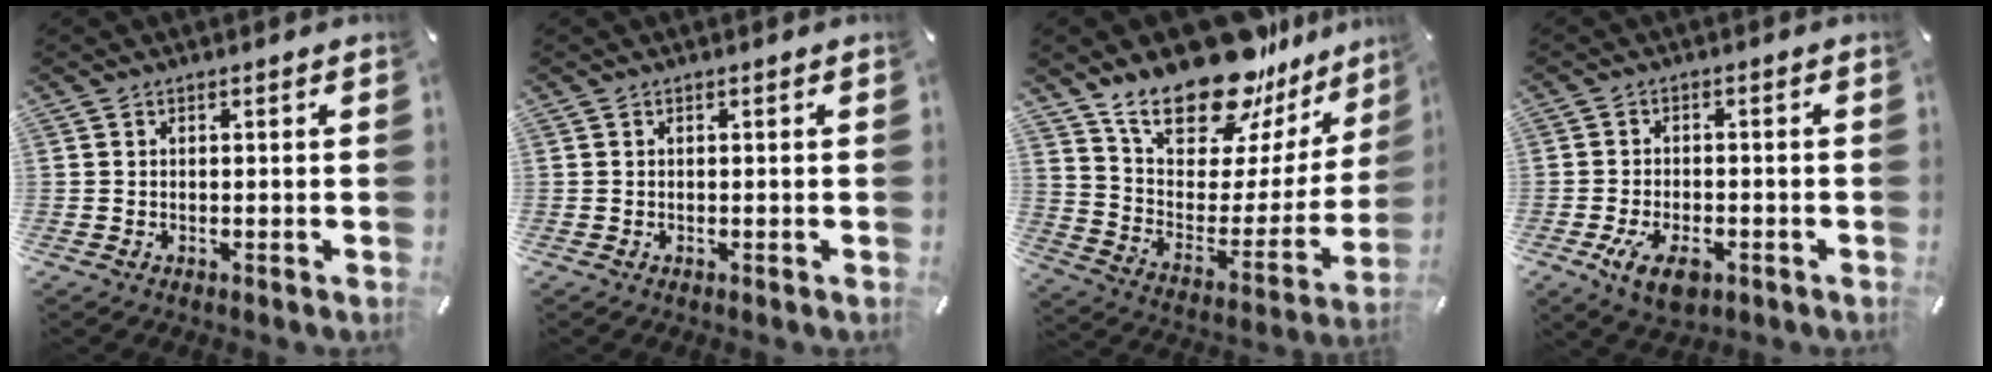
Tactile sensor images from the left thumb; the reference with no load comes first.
{"total": 0.0}
{"total": 23.2, "force": [19.0, 9.8, 8.8], "torque": [-0.142, -0.152, 0.326]}
{"total": 6.8, "force": [-3.0, 4.0, 4.7], "torque": [-0.088, 0.006, -0.054]}